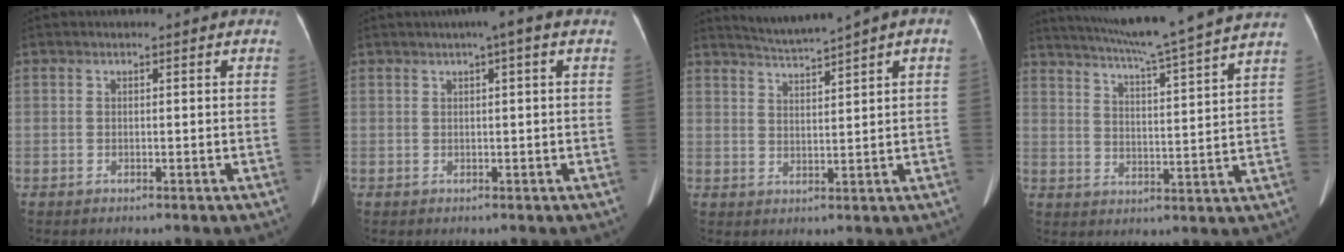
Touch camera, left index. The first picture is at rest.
{"total": 2.7, "force": [1.4, 0.0, 2.4], "torque": [-0.039, 0.013, 0.018]}
{"total": 4.5, "force": [3.8, -1.2, 2.2], "torque": [-0.037, 0.002, 0.071]}
{"total": 19.9, "force": [17.3, -1.9, 9.5], "torque": [-0.164, -0.021, 0.234]}